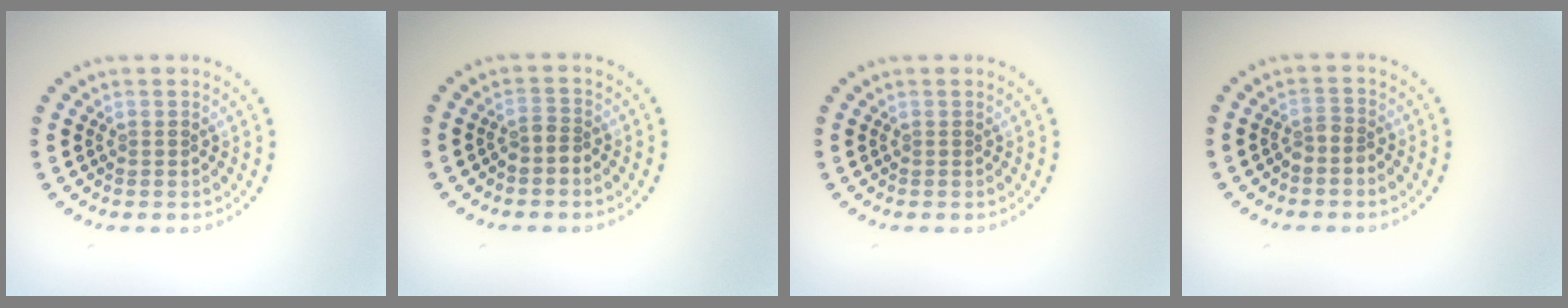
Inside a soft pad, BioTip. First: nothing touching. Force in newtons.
{"total": 1.4, "press": 1.1, "slide": 0.8}
{"total": 0.0}
{"total": 1.5, "press": 1.1, "slide": 1.0}